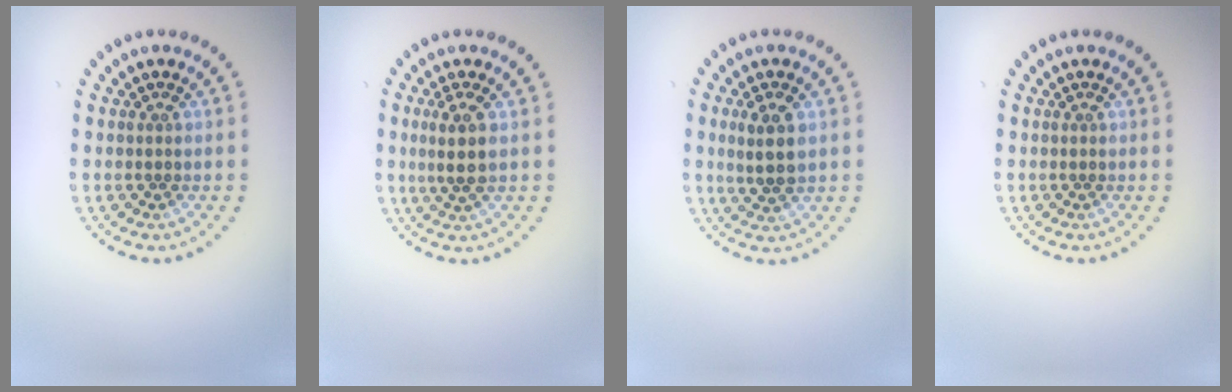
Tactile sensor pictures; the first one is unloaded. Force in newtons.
{"total": 2.5, "press": 2.2, "slide": 1.1}
{"total": 2.8, "press": 2.7, "slide": 0.7}
{"total": 0.0}